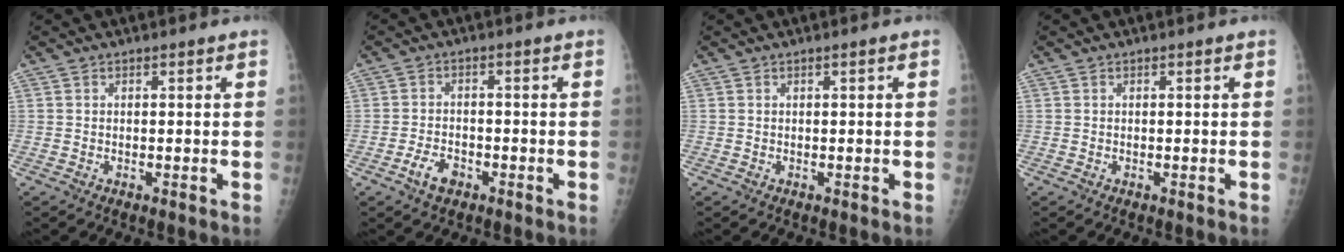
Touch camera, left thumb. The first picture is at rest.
{"total": 4.0, "force": [-2.2, 2.4, 2.3], "torque": [-0.038, 0.013, -0.039]}
{"total": 0.0}
{"total": 0.0}